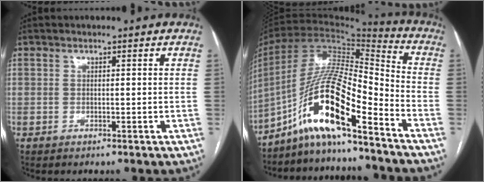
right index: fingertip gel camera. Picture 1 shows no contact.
{"total": 15.5, "force": [-9.8, 1.7, 11.9], "torque": [-0.225, 0.012, -0.177]}